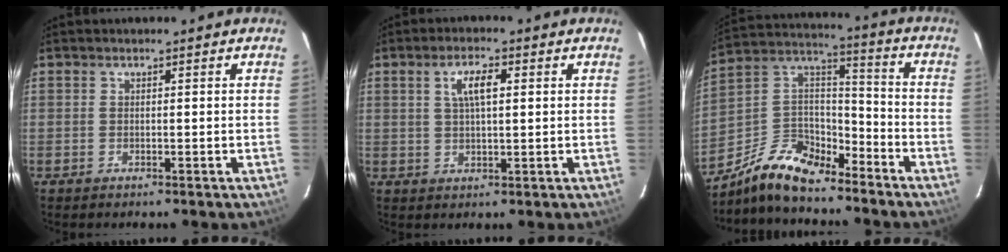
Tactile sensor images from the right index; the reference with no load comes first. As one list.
[{"total": 4.8, "force": [1.5, 1.6, 4.3], "torque": [-0.081, 0.009, 0.029]}, {"total": 14.1, "force": [-11.0, 5.7, 6.7], "torque": [-0.159, 0.027, -0.208]}]